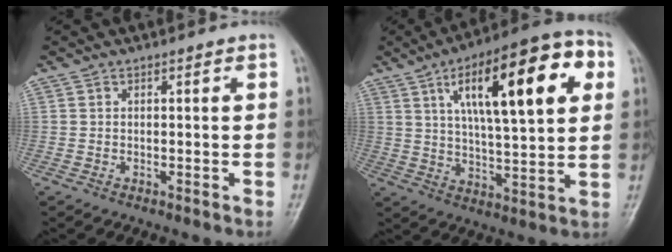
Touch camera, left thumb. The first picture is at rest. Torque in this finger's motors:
{"motor_torque": [0.87, 0.89, 1.93, -0.83, 0.38]}